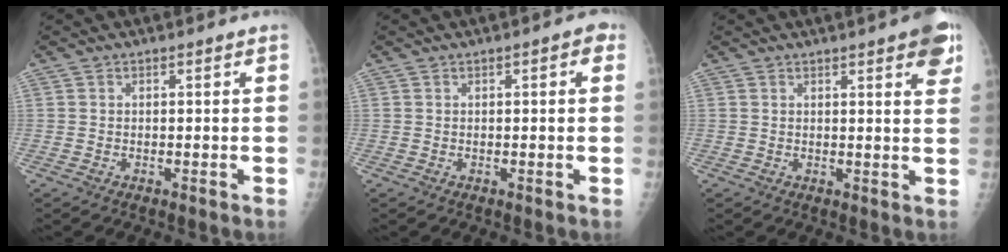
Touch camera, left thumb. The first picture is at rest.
{"total": 2.3, "force": [0.7, 0.9, 2.0], "torque": [-0.024, 0.004, 0.005]}
{"total": 7.0, "force": [3.7, 1.6, 5.8], "torque": [-0.056, -0.010, 0.040]}